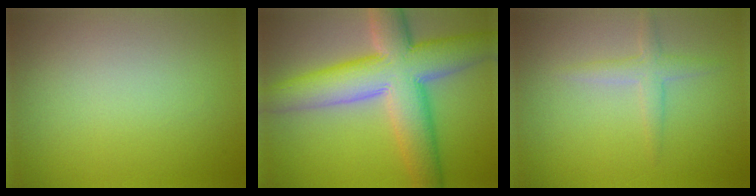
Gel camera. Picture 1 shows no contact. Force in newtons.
{"total": 11.1, "press": 11.0, "slide": 0.7}
{"total": 1.9, "press": 1.9, "slide": 0.1}